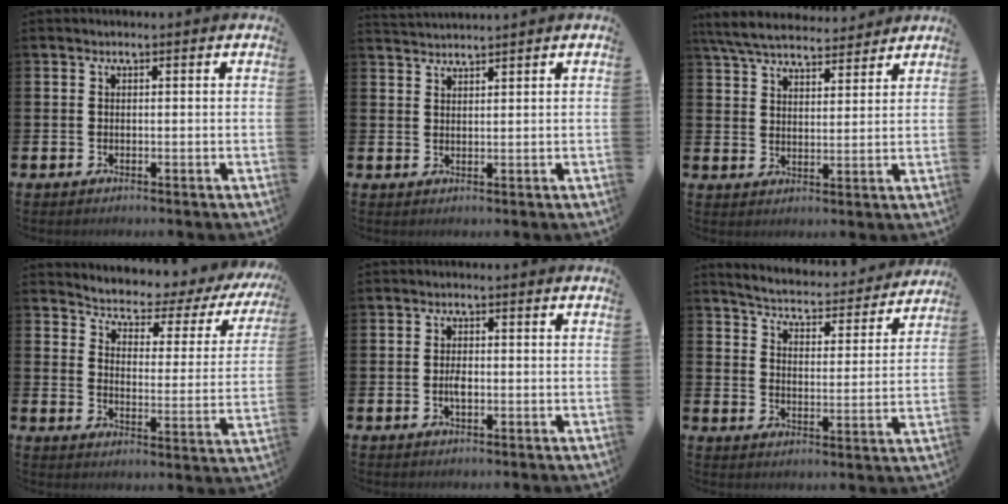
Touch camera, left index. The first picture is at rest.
{"total": 1.8, "force": [1.8, -0.3, -0.3], "torque": [0.002, -0.008, 0.034]}
{"total": 6.4, "force": [6.1, 1.4, 1.6], "torque": [-0.060, -0.027, 0.111]}
{"total": 4.2, "force": [3.9, 1.3, 0.8], "torque": [-0.039, -0.040, 0.056]}
{"total": 1.8, "force": [-0.3, 0.7, 1.6], "torque": [-0.022, -0.002, -0.007]}
{"total": 4.9, "force": [4.8, 0.6, 0.7], "torque": [-0.037, -0.043, 0.077]}